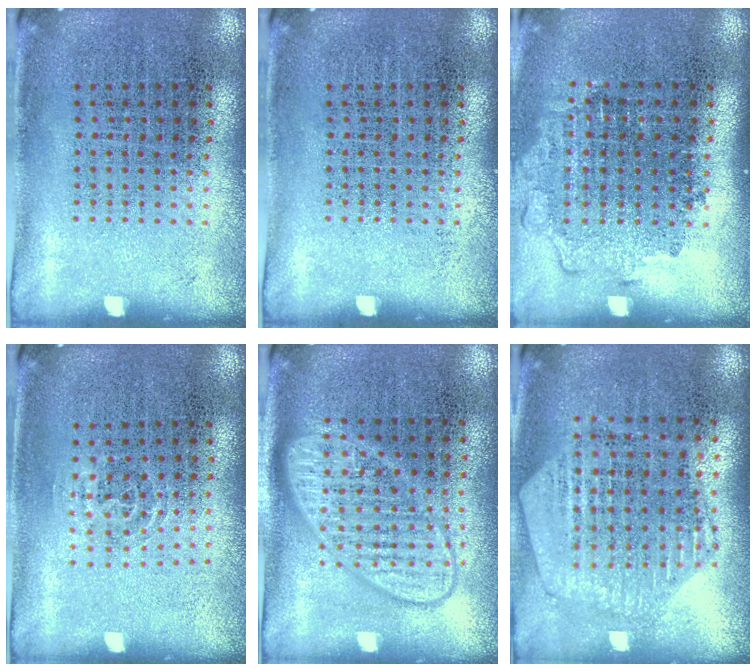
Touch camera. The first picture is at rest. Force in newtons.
{"total": 0.0}
{"total": 1.1, "press": 1.0, "slide": 0.5}
{"total": 0.9, "press": 0.5, "slide": 0.8}
{"total": 2.9, "press": 2.9, "slide": 0.4}
{"total": 1.1, "press": 1.1, "slide": 0.1}